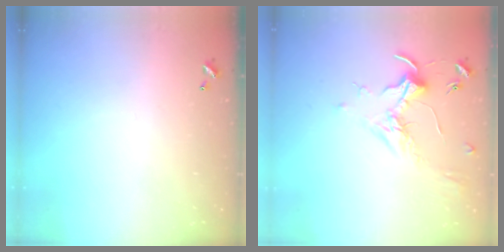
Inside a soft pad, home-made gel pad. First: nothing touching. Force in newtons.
{"total": 1.7, "press": 1.5, "slide": 0.8}